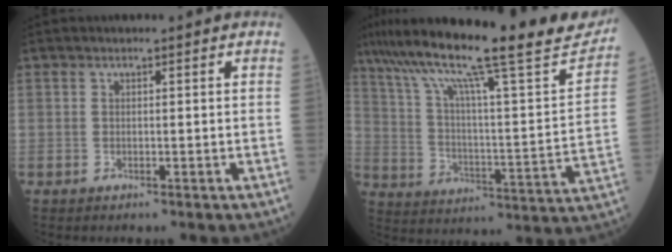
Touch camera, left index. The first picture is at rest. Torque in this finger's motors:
{"motor_torque": [1.02, -1.12, 0.54, 0.21]}